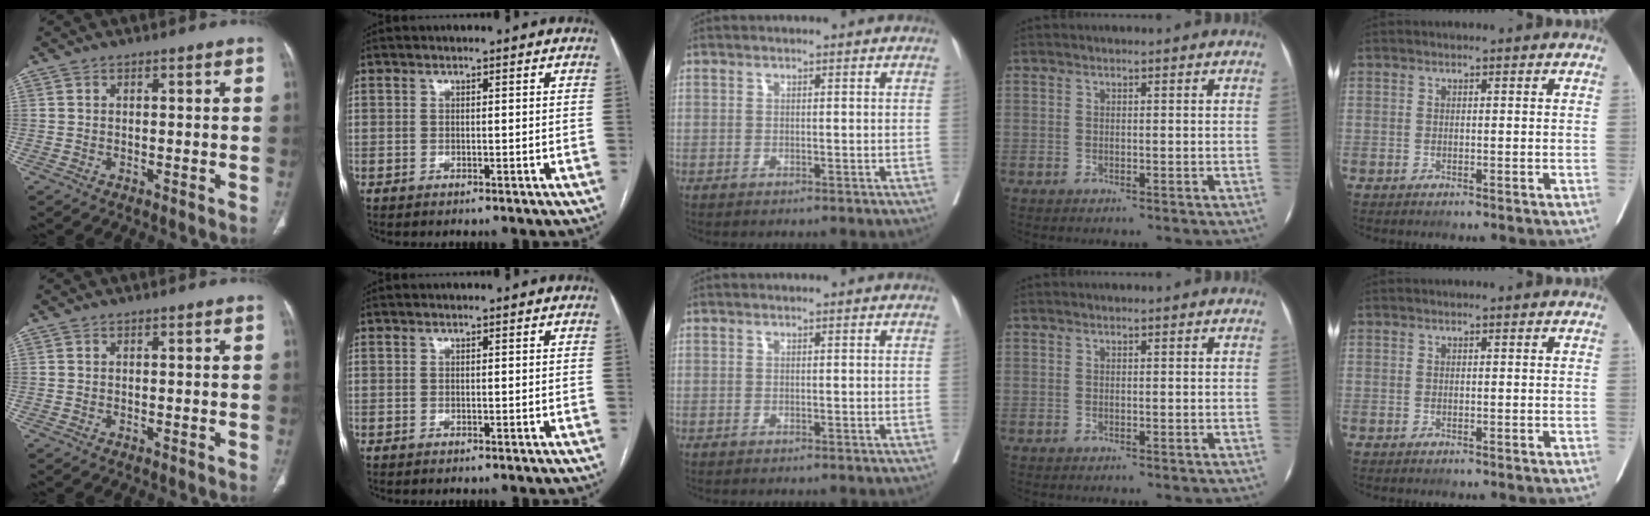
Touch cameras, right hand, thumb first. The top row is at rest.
{}